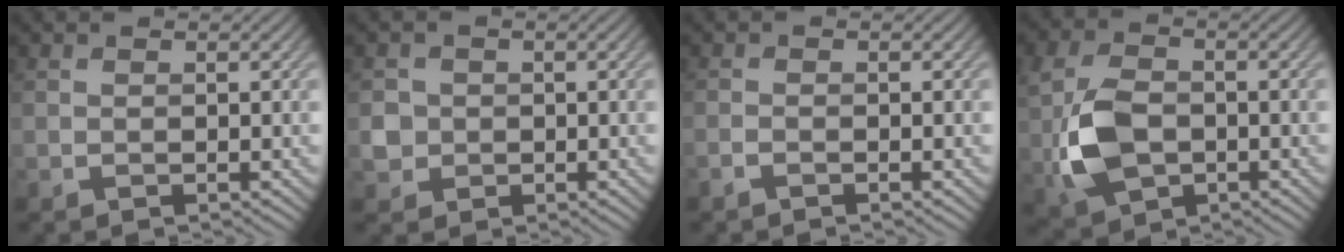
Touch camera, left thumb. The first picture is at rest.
{"total": 2.7, "force": [-0.2, 2.7, 0.5], "torque": [-0.011, -0.005, -0.008]}
{"total": 1.0, "force": [-0.9, 0.2, 0.5], "torque": [-0.013, -0.001, -0.022]}
{"total": 8.1, "force": [-1.5, 5.5, 5.8], "torque": [-0.144, -0.009, -0.032]}